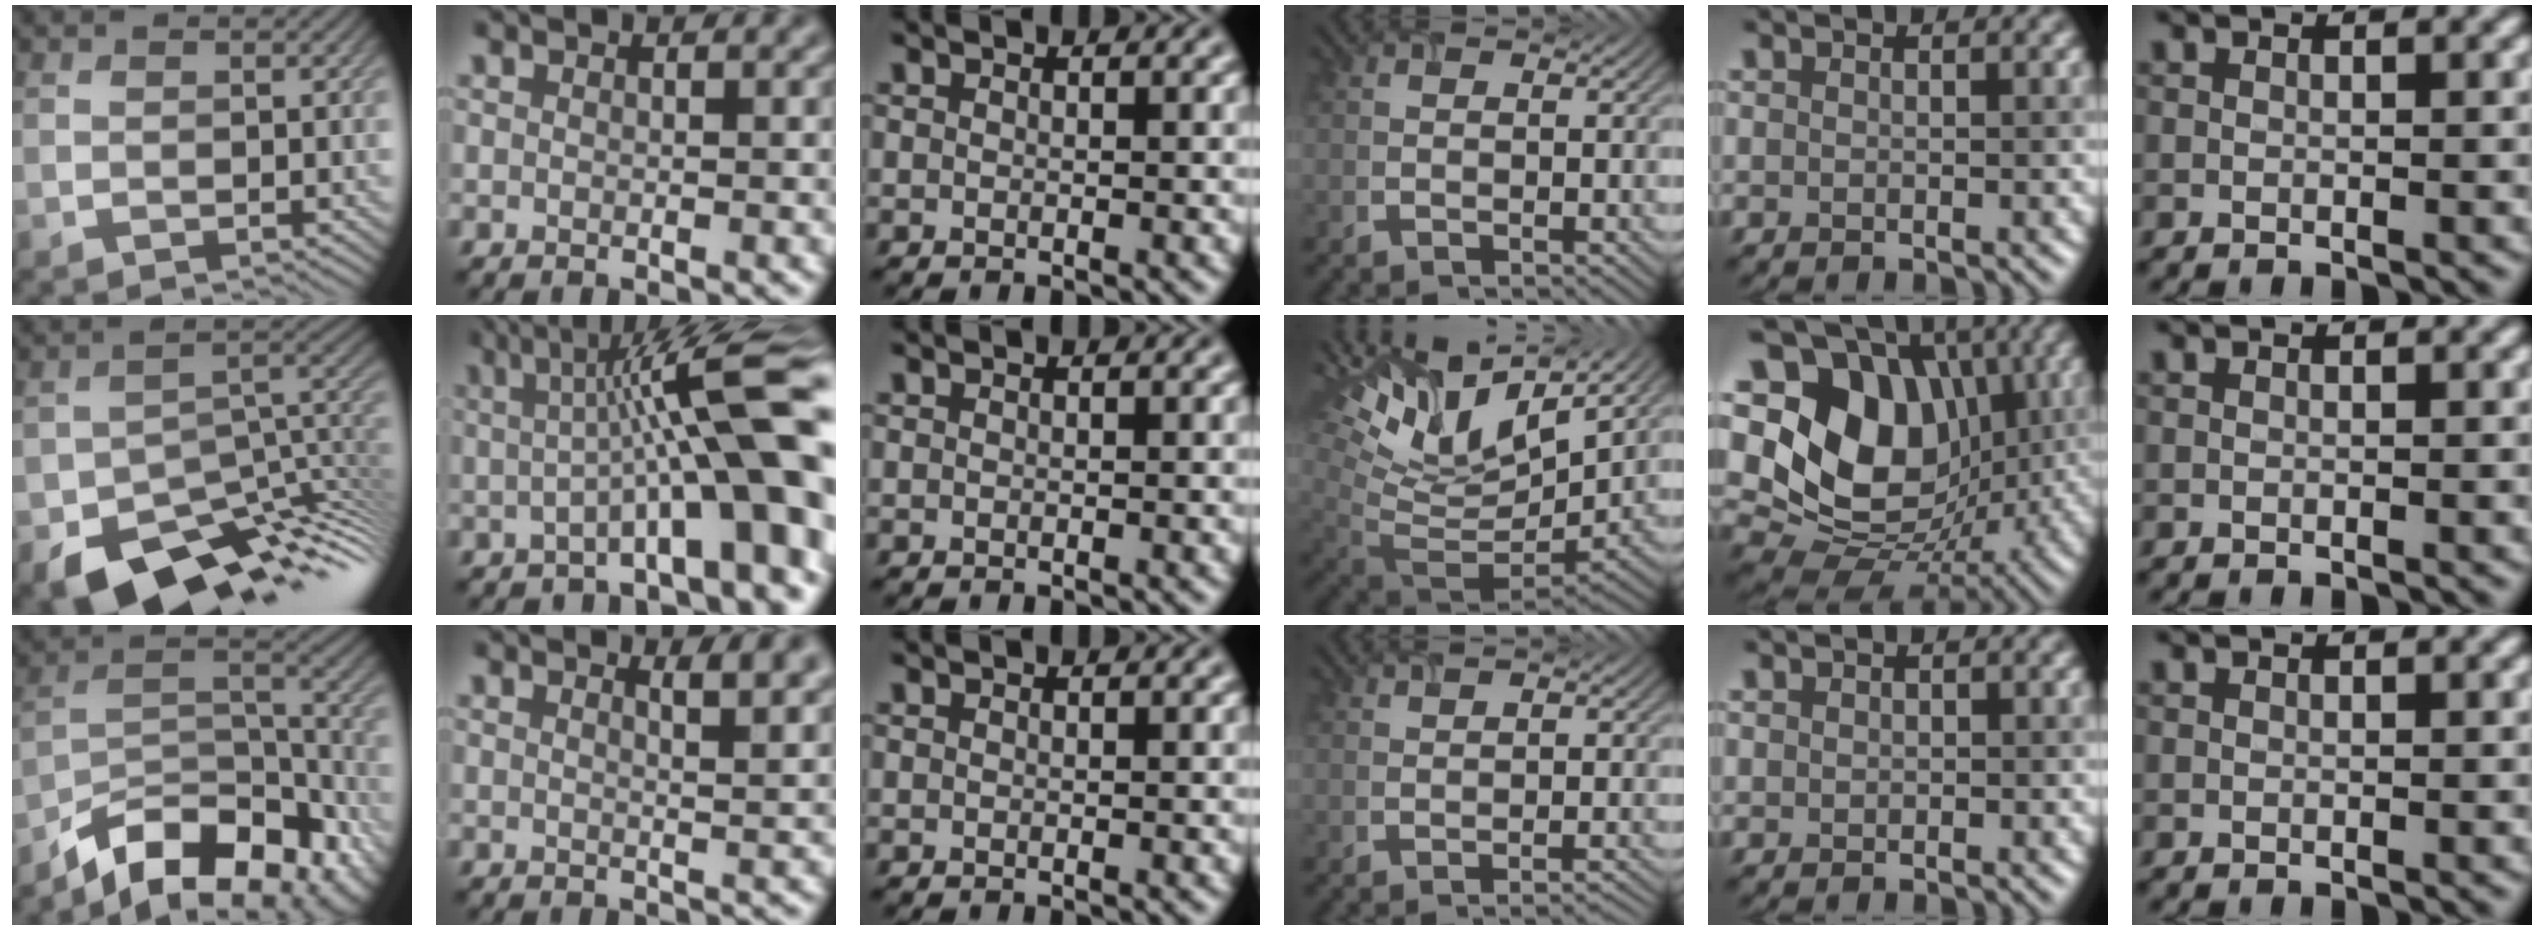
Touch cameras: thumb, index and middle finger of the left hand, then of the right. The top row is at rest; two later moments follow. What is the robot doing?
{"motion": "open", "object": "airpods case & airpods"}